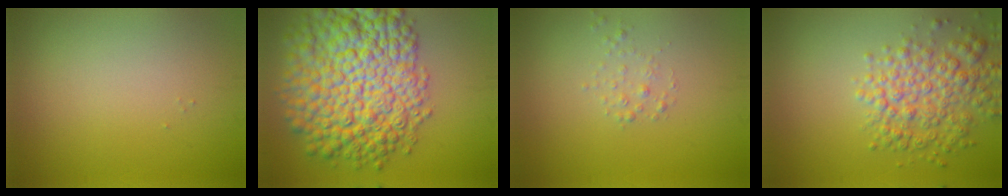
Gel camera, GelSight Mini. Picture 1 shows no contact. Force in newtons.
{"total": 13.8, "press": 13.8, "slide": 0.4}
{"total": 1.0, "press": 1.0, "slide": 0.0}
{"total": 5.2, "press": 5.2, "slide": 0.1}